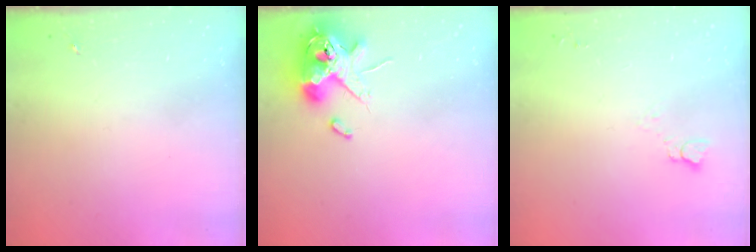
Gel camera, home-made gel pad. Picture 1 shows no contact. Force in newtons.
{"total": 13.2, "press": 13.0, "slide": 2.3}
{"total": 2.5, "press": 2.5, "slide": 0.2}